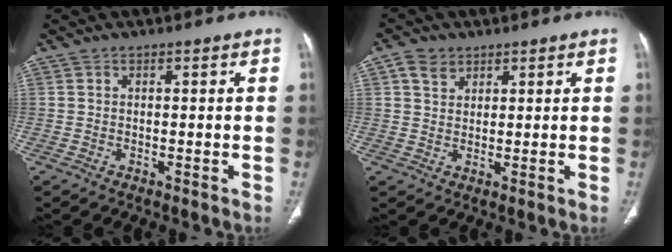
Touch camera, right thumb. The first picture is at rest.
{"total": 3.8, "force": [2.1, 2.7, 1.6], "torque": [-0.021, -0.006, 0.042]}